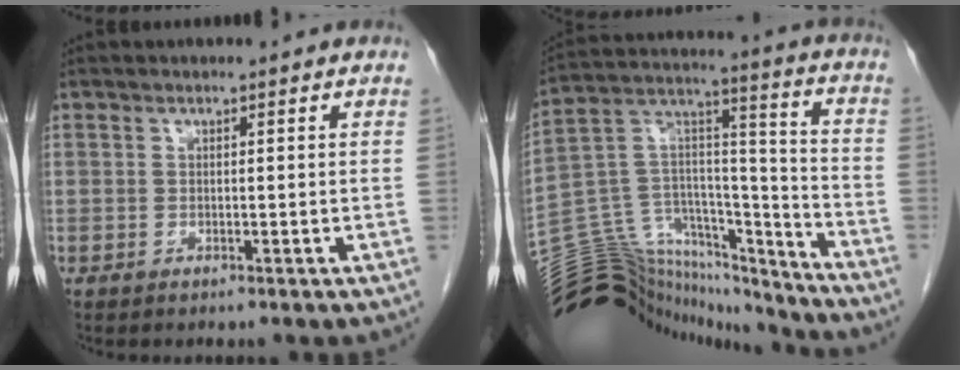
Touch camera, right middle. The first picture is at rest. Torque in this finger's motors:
{"motor_torque": [0.14, -0.02, -0.06, -0.11]}